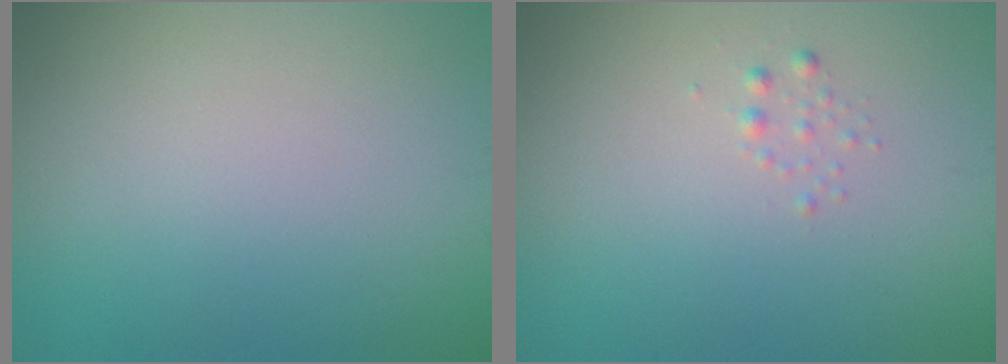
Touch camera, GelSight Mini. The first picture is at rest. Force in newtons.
{"total": 0.6, "press": 0.6, "slide": 0.1}